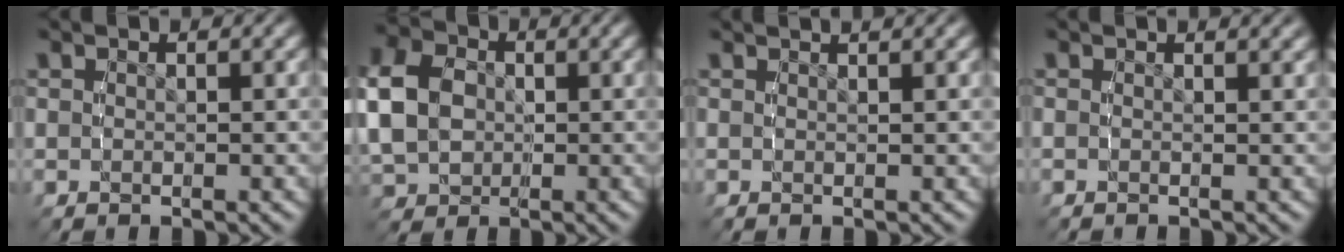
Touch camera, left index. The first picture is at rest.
{"total": 7.8, "force": [-0.3, 6.6, 4.2], "torque": [-0.107, -0.026, -0.001]}
{"total": 1.2, "force": [1.1, -0.3, 0.3], "torque": [0.001, 0.004, 0.016]}
{"total": 0.6, "force": [0.5, -0.3, 0.1], "torque": [0.003, 0.000, 0.006]}